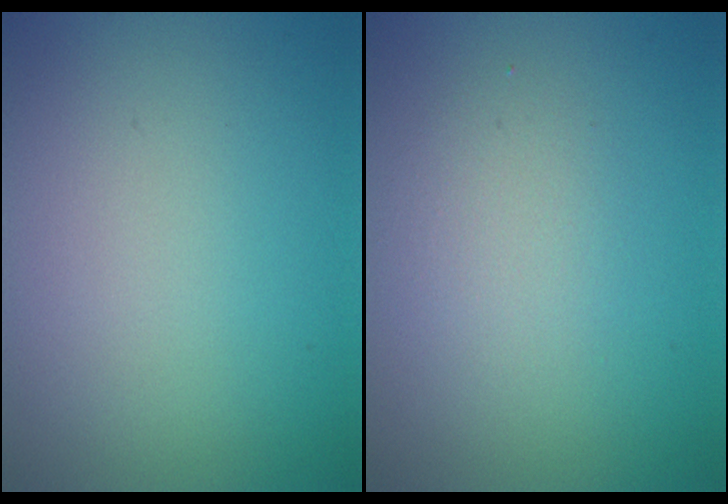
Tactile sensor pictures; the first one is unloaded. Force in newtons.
{"total": 1.9, "press": 1.9, "slide": 0.1}